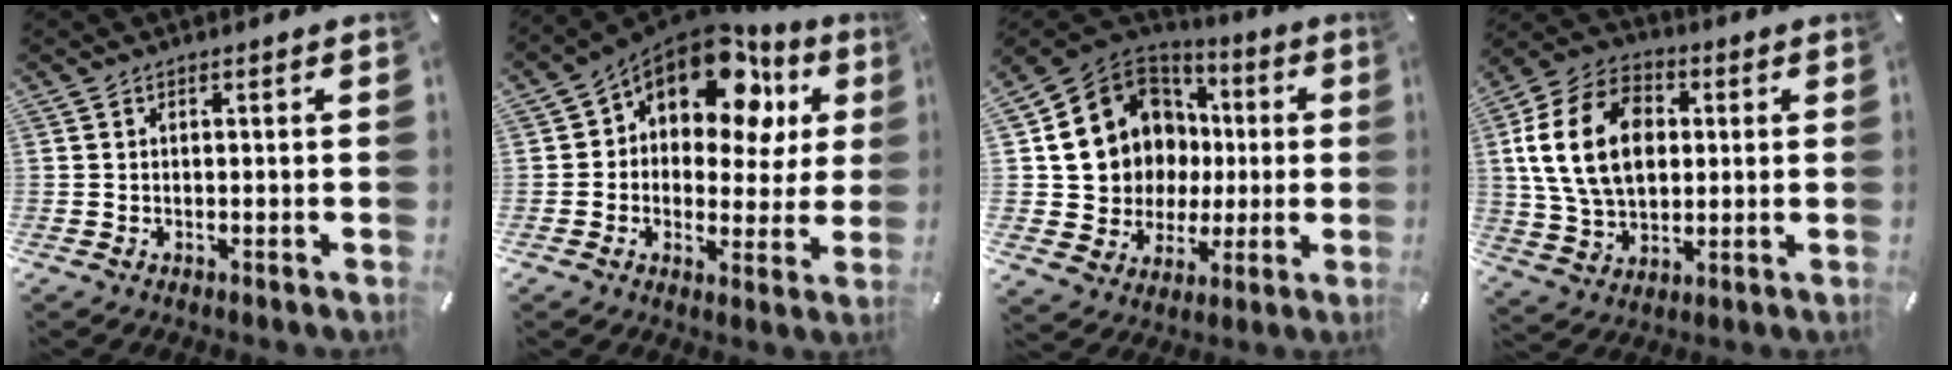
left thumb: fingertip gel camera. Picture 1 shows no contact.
{"total": 16.2, "force": [9.7, 9.0, 9.3], "torque": [-0.152, -0.068, 0.170]}
{"total": 13.7, "force": [3.2, 12.9, 3.6], "torque": [-0.073, -0.039, 0.084]}
{"total": 17.5, "force": [2.2, 13.0, 11.5], "torque": [-0.245, 0.011, 0.034]}